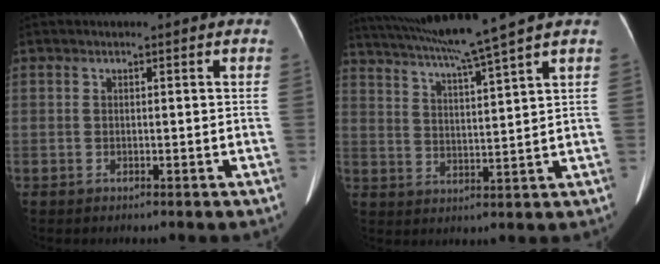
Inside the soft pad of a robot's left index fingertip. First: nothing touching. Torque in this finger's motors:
{"motor_torque": [0.87, -1.28, 0.11, 0.12]}